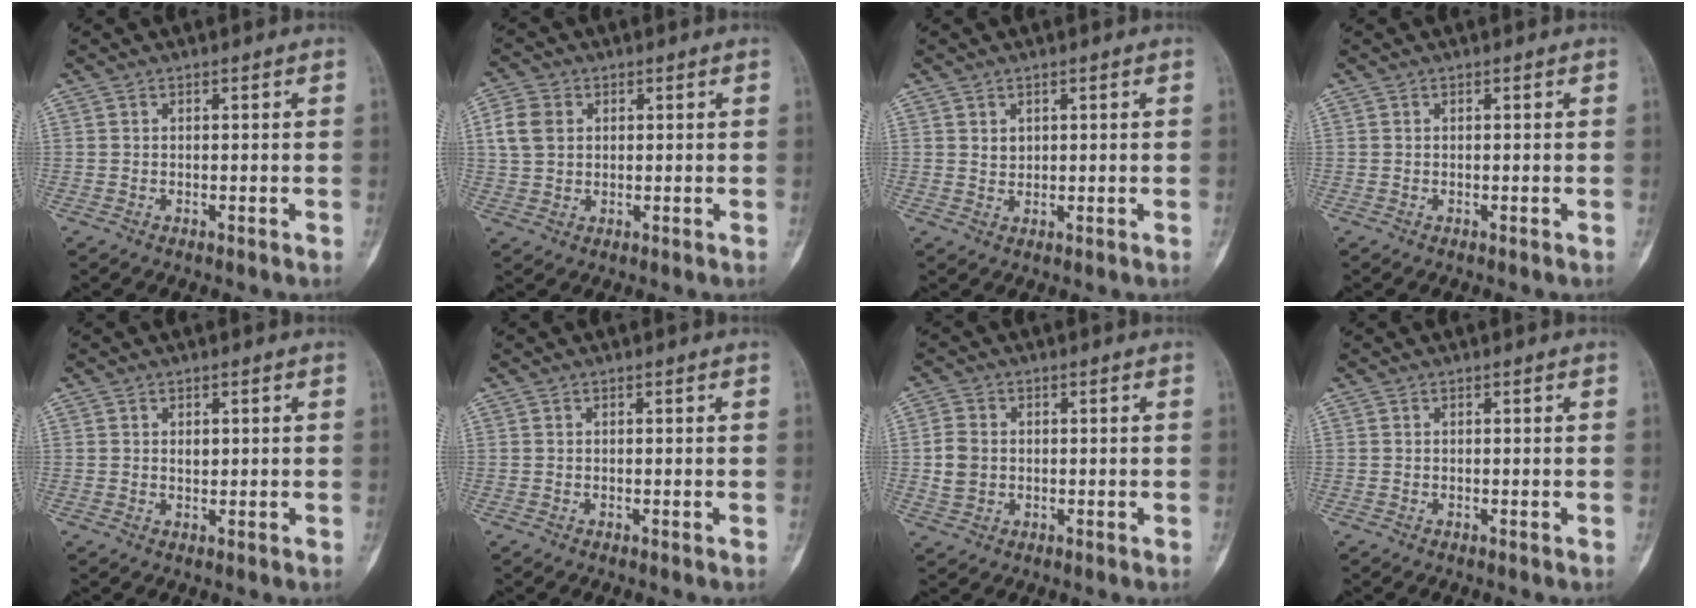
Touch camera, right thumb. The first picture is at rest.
{"total": 6.1, "force": [1.5, 4.8, 3.5], "torque": [-0.064, 0.004, 0.029]}
{"total": 1.6, "force": [0.8, 1.3, 0.7], "torque": [-0.003, -0.006, 0.016]}
{"total": 0.0}
{"total": 1.4, "force": [0.4, 0.9, 1.0], "torque": [-0.011, -0.003, 0.009]}
{"total": 0.0}
{"total": 5.0, "force": [0.0, 4.0, 2.9], "torque": [-0.052, 0.005, 0.001]}
{"total": 0.0}